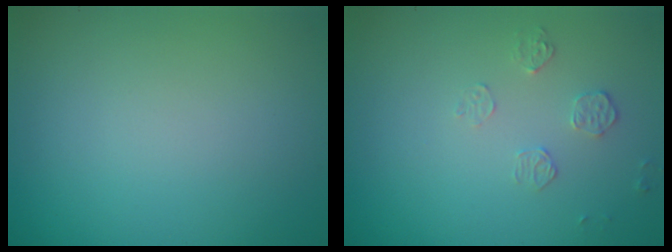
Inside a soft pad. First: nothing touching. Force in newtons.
{"total": 1.3, "press": 0.6, "slide": 1.1}